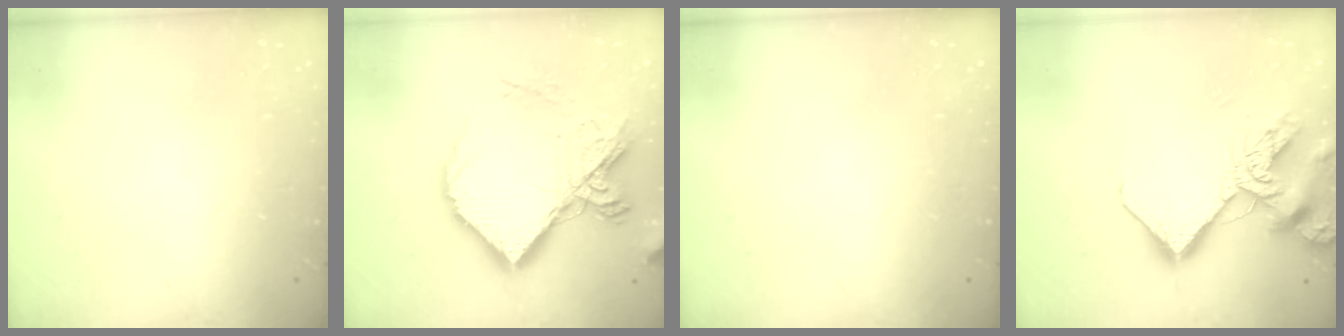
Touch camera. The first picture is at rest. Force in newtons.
{"total": 24.0, "press": 23.8, "slide": 2.9}
{"total": 0.0}
{"total": 12.8, "press": 12.7, "slide": 1.4}